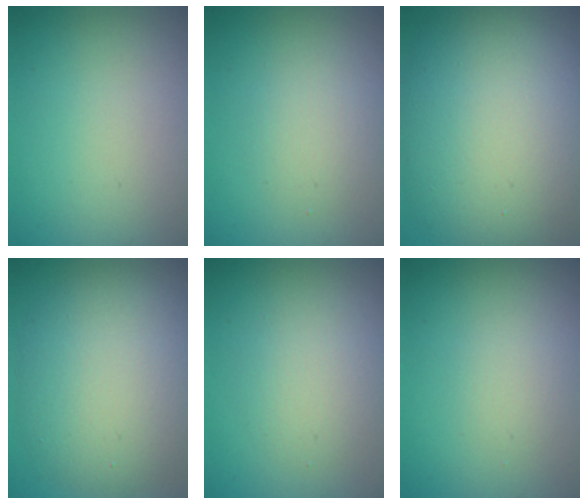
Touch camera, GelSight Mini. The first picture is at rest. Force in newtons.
{"total": 2.2, "press": 2.2, "slide": 0.1}
{"total": 14.4, "press": 14.4, "slide": 1.0}
{"total": 8.9, "press": 8.9, "slide": 0.4}
{"total": 2.6, "press": 2.6, "slide": 0.2}
{"total": 1.4, "press": 1.4, "slide": 0.0}